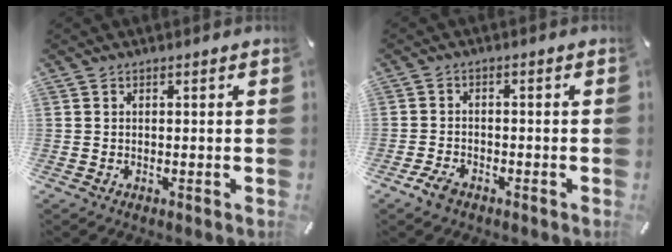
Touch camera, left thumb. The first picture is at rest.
{"total": 3.3, "force": [-2.3, 1.7, 1.5], "torque": [-0.039, 0.007, -0.046]}